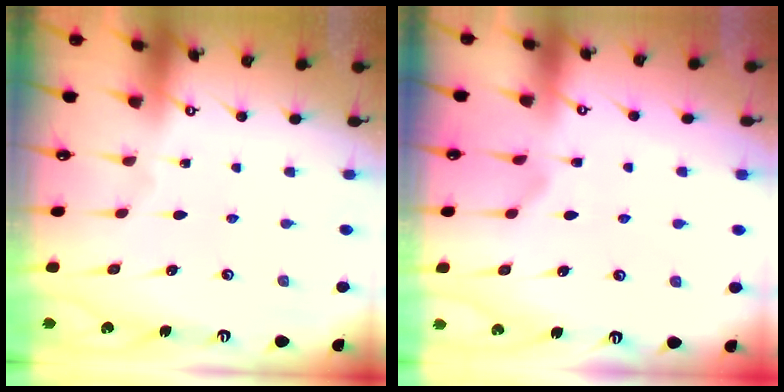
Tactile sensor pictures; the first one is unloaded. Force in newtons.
{"total": 0.7, "press": 0.4, "slide": 0.6}